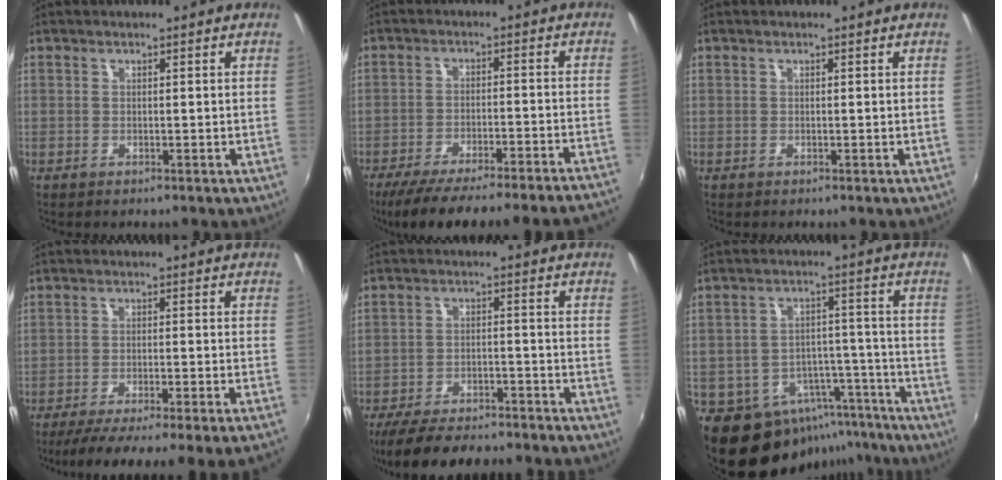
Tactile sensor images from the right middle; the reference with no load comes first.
{"total": 20.9, "force": [-18.8, -0.7, 9.1], "torque": [-0.146, -0.036, -0.261]}
{"total": 0.0}
{"total": 15.7, "force": [-14.0, -2.5, 6.8], "torque": [-0.112, -0.032, -0.198]}
{"total": 20.9, "force": [-18.6, 3.4, 9.0], "torque": [-0.169, -0.018, -0.253]}
{"total": 13.9, "force": [-11.2, 7.5, 3.3], "torque": [-0.055, 0.040, -0.137]}